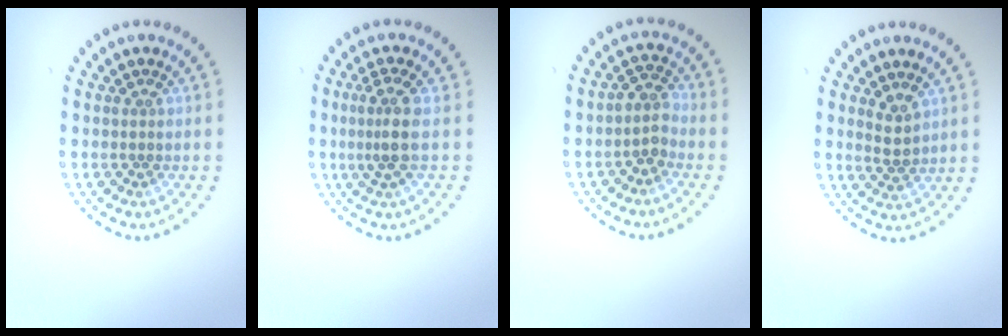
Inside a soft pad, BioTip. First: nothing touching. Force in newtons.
{"total": 2.6, "press": 1.9, "slide": 1.7}
{"total": 2.0, "press": 1.7, "slide": 1.1}
{"total": 1.9, "press": 1.7, "slide": 0.8}